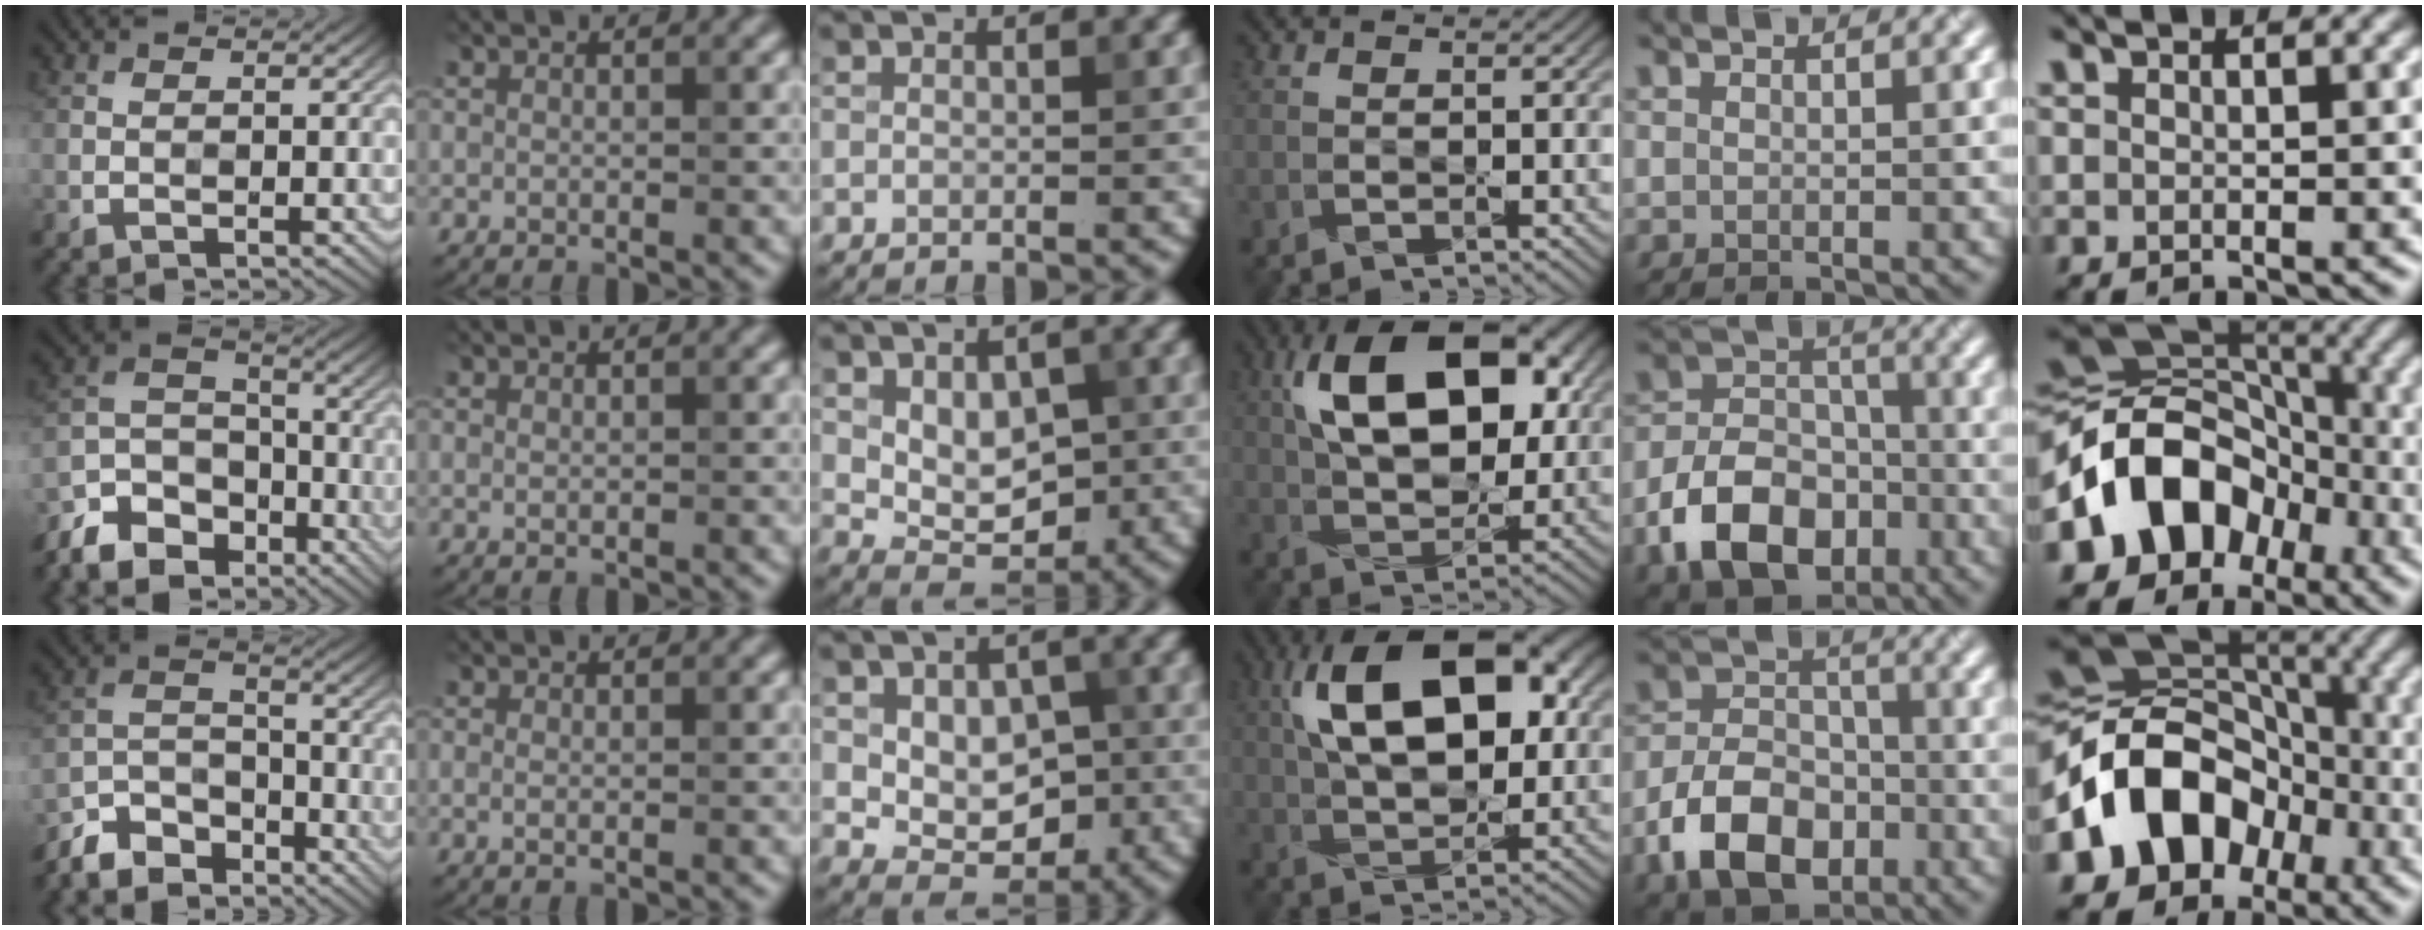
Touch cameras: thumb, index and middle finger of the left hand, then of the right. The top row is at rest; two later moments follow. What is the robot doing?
{"motion": "wipe", "object": "bowl"}